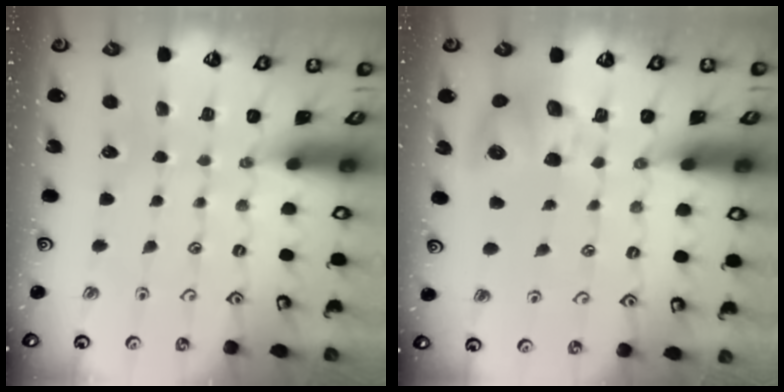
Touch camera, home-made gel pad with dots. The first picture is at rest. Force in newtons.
{"total": 8.8, "press": 8.7, "slide": 1.2}